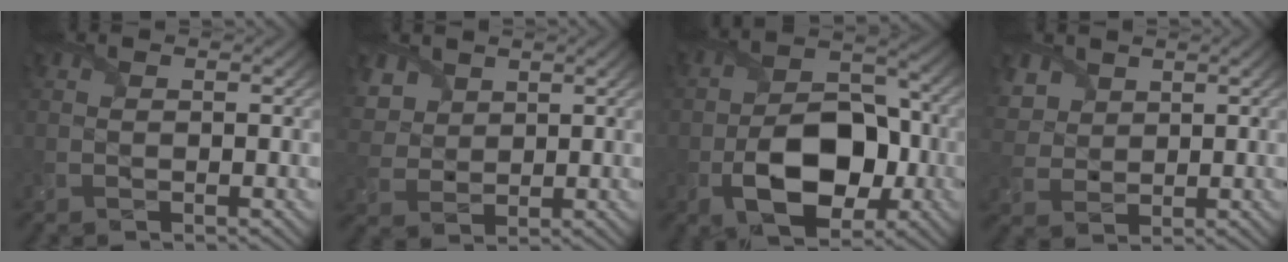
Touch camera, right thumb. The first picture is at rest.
{"total": 5.2, "force": [3.0, 3.6, 2.1], "torque": [-0.077, -0.002, 0.063]}
{"total": 10.8, "force": [-3.4, 6.7, 7.8], "torque": [-0.140, -0.010, -0.053]}
{"total": 4.6, "force": [2.7, 3.3, 1.8], "torque": [-0.063, -0.001, 0.056]}